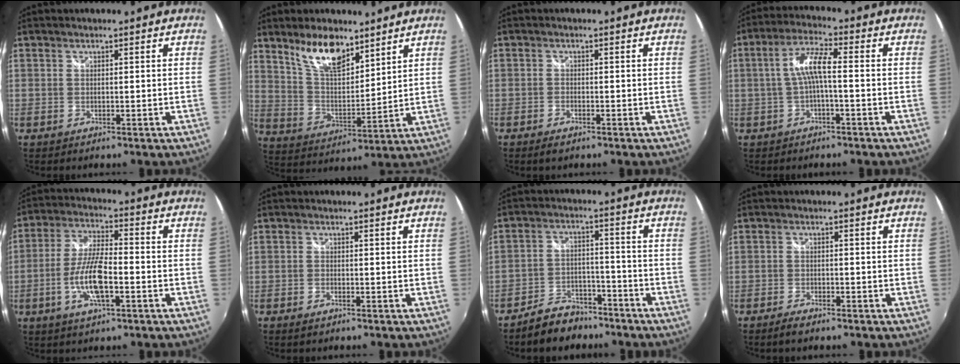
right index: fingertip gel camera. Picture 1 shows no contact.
{"total": 11.5, "force": [8.1, 4.5, 6.9], "torque": [-0.121, 0.001, 0.156]}
{"total": 1.9, "force": [-1.4, 0.8, 1.0], "torque": [-0.027, -0.003, -0.029]}
{"total": 6.0, "force": [-0.9, 1.0, 5.8], "torque": [-0.125, 0.014, -0.018]}
{"total": 10.1, "force": [-3.3, 2.6, 9.2], "torque": [-0.187, 0.001, -0.063]}
{"total": 1.2, "force": [-0.8, 0.6, 0.6], "torque": [-0.013, -0.004, -0.017]}
{"total": 8.5, "force": [-6.9, 4.4, 2.4], "torque": [-0.064, 0.015, -0.102]}
{"total": 2.8, "force": [-2.2, 0.8, 1.5], "torque": [-0.041, -0.006, -0.044]}